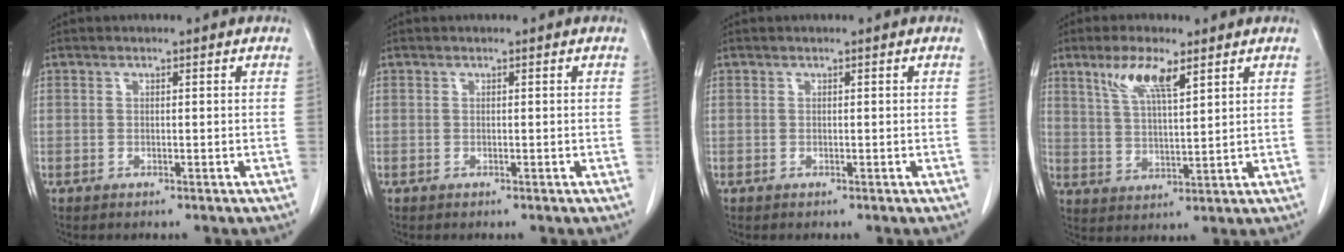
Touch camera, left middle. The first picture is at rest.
{"total": 0.0}
{"total": 0.0}
{"total": 7.2, "force": [4.3, 1.2, 5.6], "torque": [-0.115, 0.001, 0.085]}